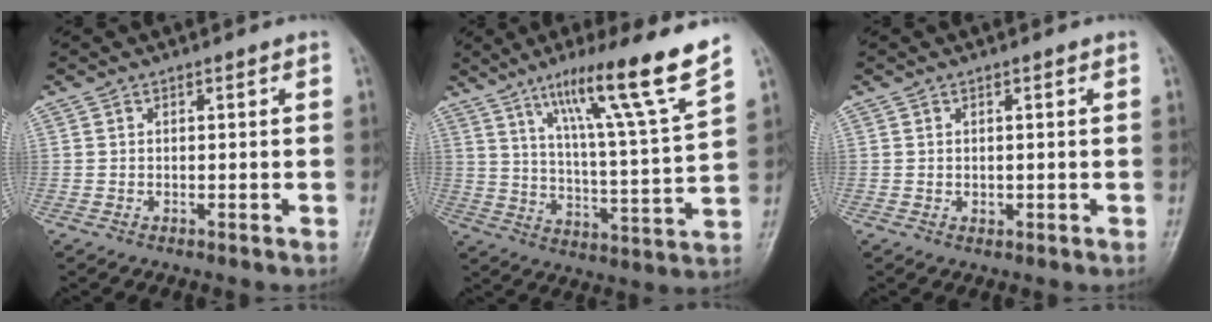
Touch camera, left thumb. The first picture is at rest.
{"total": 17.2, "force": [11.4, -0.2, 12.9], "torque": [-0.193, -0.058, 0.179]}
{"total": 0.9, "force": [0.1, 0.7, 0.6], "torque": [-0.006, -0.001, 0.005]}